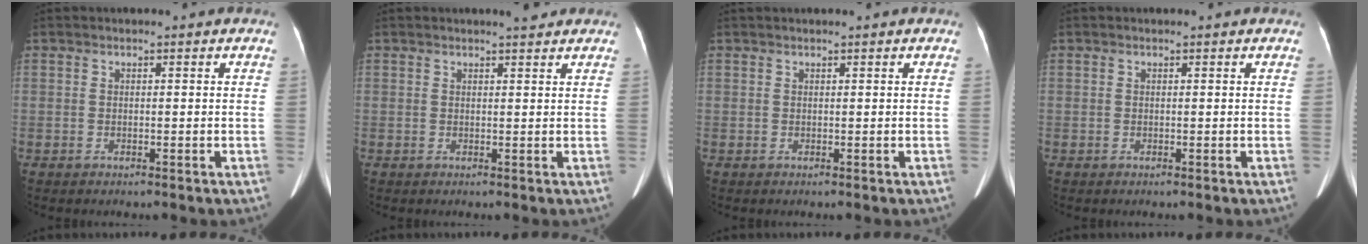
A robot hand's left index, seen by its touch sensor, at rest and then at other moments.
{"total": 2.2, "force": [1.9, 0.2, 1.0], "torque": [-0.018, 0.000, 0.026]}
{"total": 1.0, "force": [0.8, -0.1, 0.6], "torque": [-0.008, 0.022, 0.019]}
{"total": 0.0}